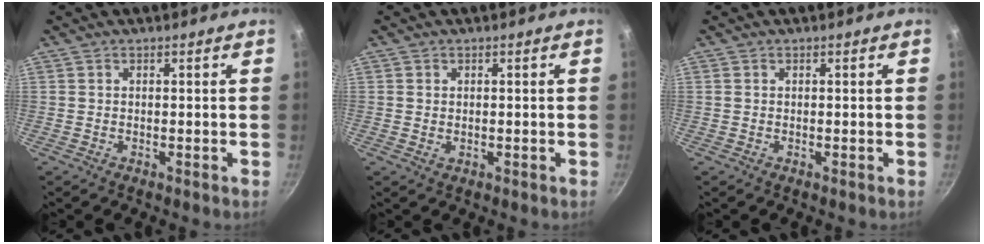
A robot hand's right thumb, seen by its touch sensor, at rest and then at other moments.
{"total": 0.9, "force": [0.2, 0.8, 0.3], "torque": [-0.002, -0.005, 0.002]}
{"total": 0.0}